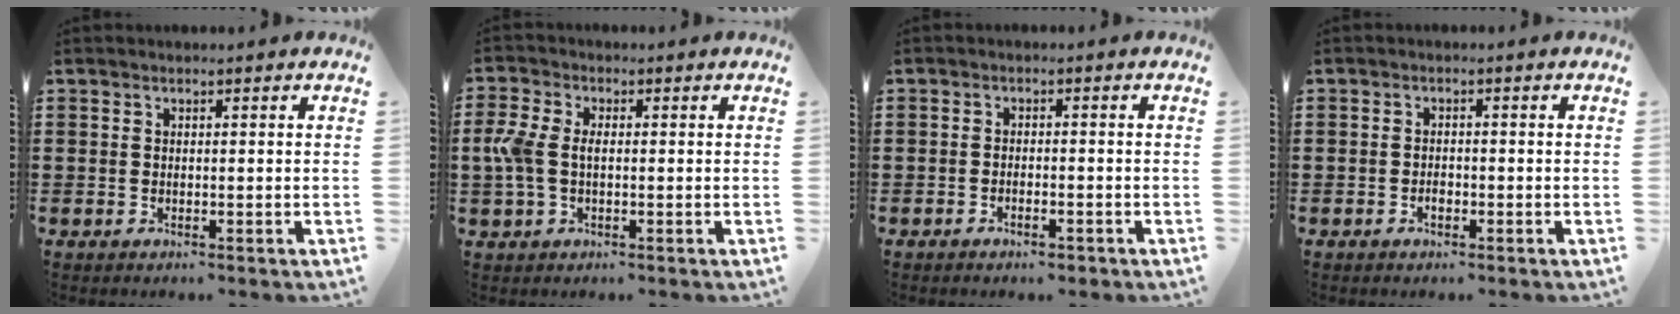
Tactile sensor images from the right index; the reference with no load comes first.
{"total": 4.5, "force": [-0.3, 2.6, 3.7], "torque": [-0.107, -0.005, -0.016]}
{"total": 1.5, "force": [-1.2, 0.3, 0.8], "torque": [-0.019, -0.003, -0.023]}
{"total": 1.2, "force": [-0.7, 0.5, 0.8], "torque": [-0.016, -0.003, -0.011]}